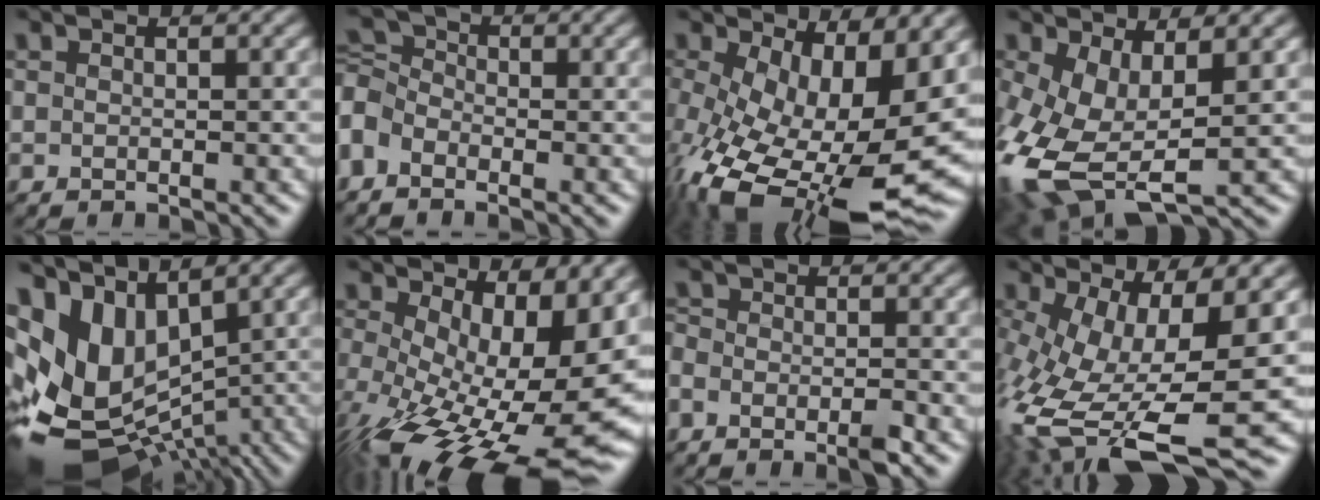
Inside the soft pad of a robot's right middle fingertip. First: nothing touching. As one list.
[{"total": 3.1, "force": [-1.7, 2.1, 1.4], "torque": [-0.038, 0.017, -0.045]}, {"total": 15.0, "force": [-3.2, 6.9, 12.9], "torque": [-0.243, -0.029, -0.038]}, {"total": 9.6, "force": [-2.0, 5.0, 8.0], "torque": [-0.204, -0.017, -0.021]}, {"total": 10.1, "force": [0.3, 7.0, 7.2], "torque": [-0.153, -0.001, 0.024]}, {"total": 17.0, "force": [-3.9, 6.8, 15.1], "torque": [-0.243, -0.026, -0.036]}, {"total": 2.3, "force": [-1.9, 0.3, 1.2], "torque": [-0.031, 0.004, -0.038]}, {"total": 14.0, "force": [-4.5, 4.8, 12.3], "torque": [-0.261, -0.018, -0.063]}]